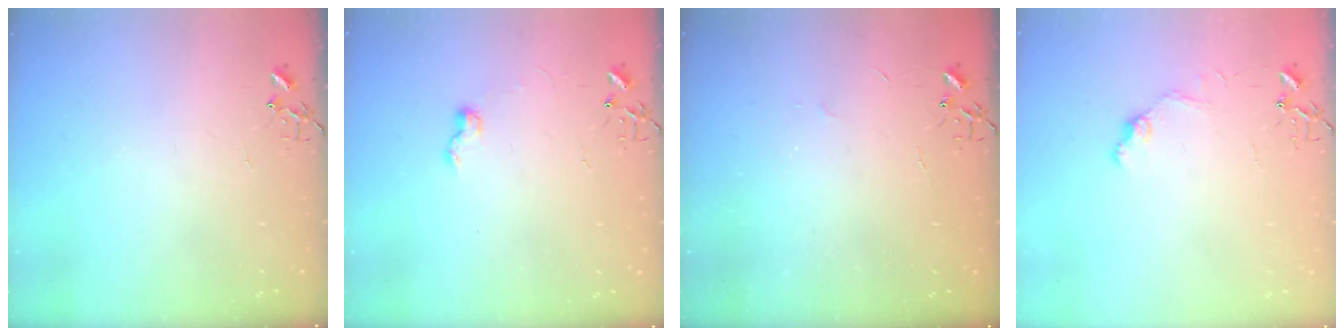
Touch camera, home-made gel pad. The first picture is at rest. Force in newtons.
{"total": 6.2, "press": 6.1, "slide": 0.7}
{"total": 2.1, "press": 2.1, "slide": 0.4}
{"total": 8.2, "press": 8.2, "slide": 0.8}